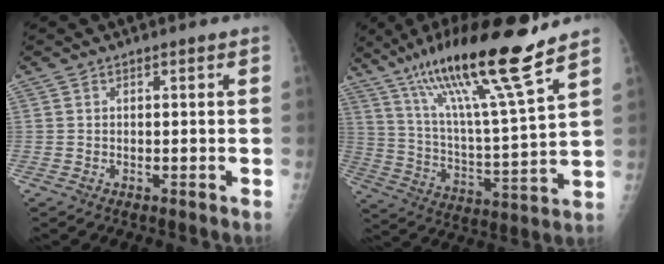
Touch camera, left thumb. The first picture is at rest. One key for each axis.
{"total": 20.4, "fx": 14.4, "fy": 0.9, "fz": 14.4, "tx": -0.237, "ty": -0.062, "tz": 0.255}